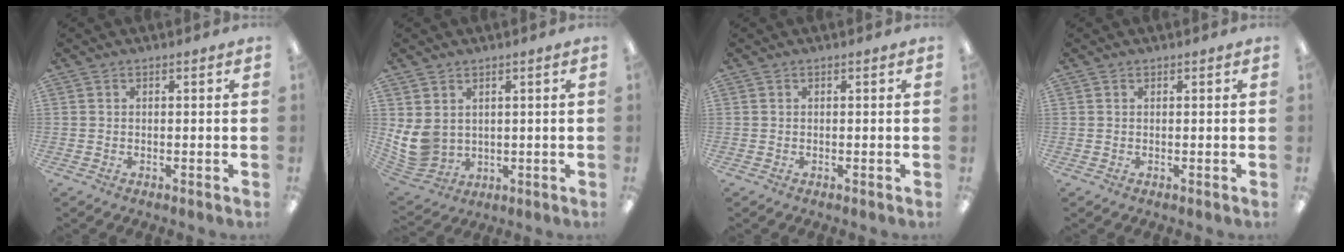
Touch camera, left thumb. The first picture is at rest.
{"total": 8.6, "force": [1.9, 7.1, 4.3], "torque": [-0.112, -0.012, 0.042]}
{"total": 0.0}
{"total": 0.0}